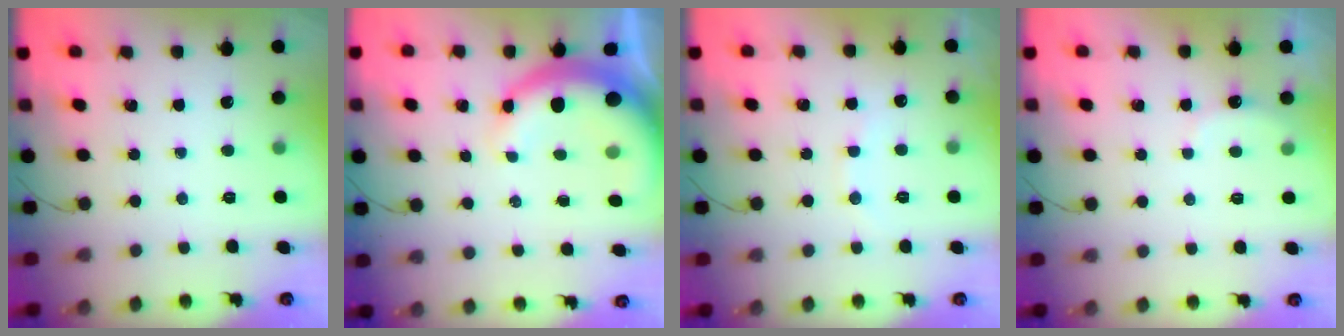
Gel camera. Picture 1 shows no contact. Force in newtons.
{"total": 9.5, "press": 9.3, "slide": 2.0}
{"total": 6.7, "press": 6.6, "slide": 1.2}
{"total": 4.0, "press": 3.9, "slide": 0.9}